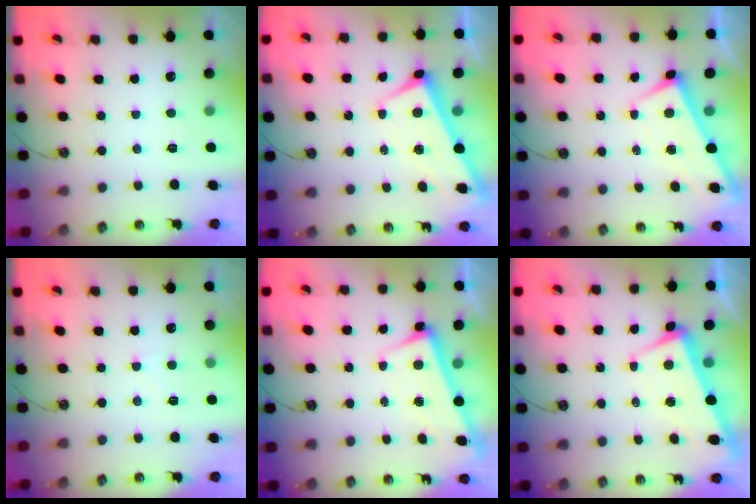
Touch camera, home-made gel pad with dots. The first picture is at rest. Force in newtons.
{"total": 1.0, "press": 0.7, "slide": 0.8}
{"total": 1.8, "press": 1.8, "slide": 0.2}
{"total": 1.8, "press": 1.8, "slide": 0.3}
{"total": 2.5, "press": 2.4, "slide": 0.8}
{"total": 3.0, "press": 2.8, "slide": 0.9}